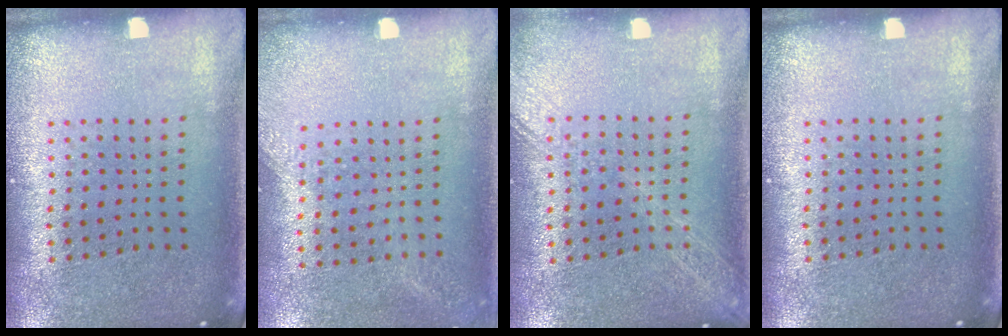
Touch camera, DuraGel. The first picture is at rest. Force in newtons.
{"total": 1.3, "press": 1.0, "slide": 0.9}
{"total": 1.6, "press": 1.5, "slide": 0.6}
{"total": 0.0}